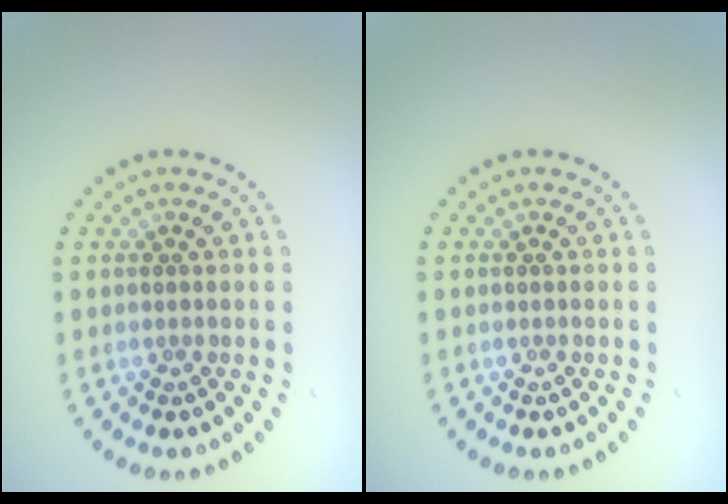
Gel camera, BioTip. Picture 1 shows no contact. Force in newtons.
{"total": 0.0}